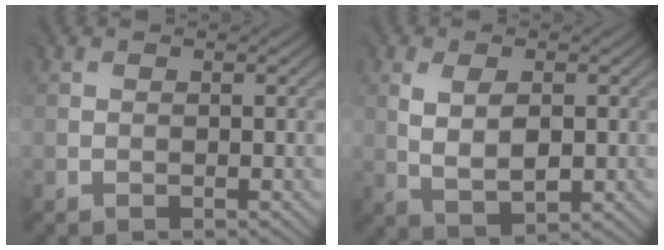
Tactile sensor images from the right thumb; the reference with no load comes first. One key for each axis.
{"total": 4.3, "fx": 0.8, "fy": 2.3, "fz": 3.6, "tx": -0.073, "ty": -0.004, "tz": 0.021}